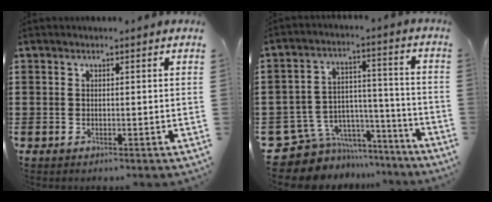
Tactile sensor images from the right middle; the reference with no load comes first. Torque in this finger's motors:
{"motor_torque": [0.12, -0.06, -0.06, -0.03]}